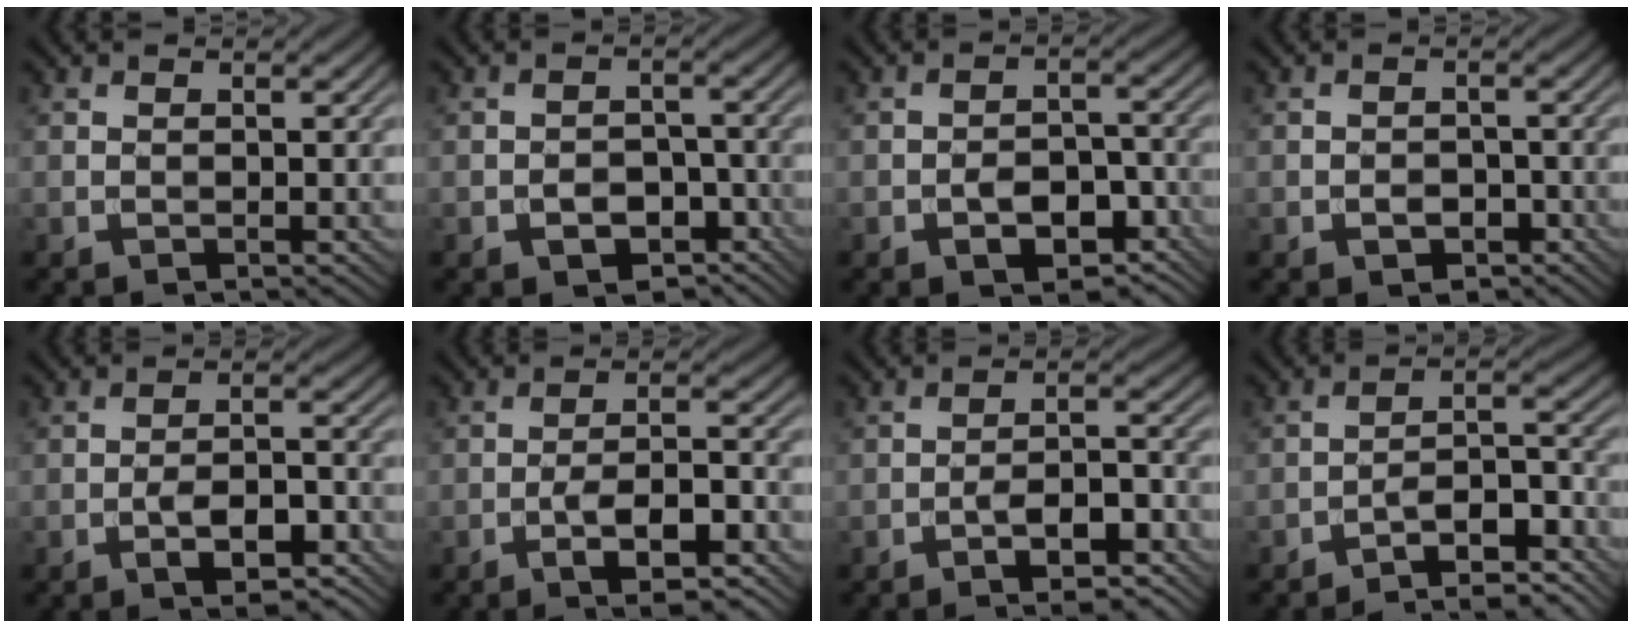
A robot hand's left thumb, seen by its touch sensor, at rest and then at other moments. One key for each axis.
{"total": 5.0, "fx": -2.5, "fy": 3.3, "fz": 2.7, "tx": -0.036, "ty": 0.000, "tz": -0.041}
{"total": 6.5, "fx": -3.1, "fy": 3.8, "fz": 4.3, "tx": -0.060, "ty": 0.001, "tz": -0.051}
{"total": 2.4, "fx": -1.2, "fy": 1.6, "fz": 1.2, "tx": -0.018, "ty": 0.002, "tz": -0.019}
{"total": 6.0, "fx": -3.2, "fy": 2.1, "fz": 4.7, "tx": -0.074, "ty": 0.008, "tz": -0.052}
{"total": 7.1, "fx": -3.7, "fy": 1.9, "fz": 5.8, "tx": -0.095, "ty": 0.009, "tz": -0.061}
{"total": 6.6, "fx": -3.8, "fy": 2.0, "fz": 4.9, "tx": -0.075, "ty": 0.010, "tz": -0.062}
{"total": 9.7, "fx": -7.5, "fy": 2.4, "fz": 5.8, "tx": -0.084, "ty": 0.009, "tz": -0.123}